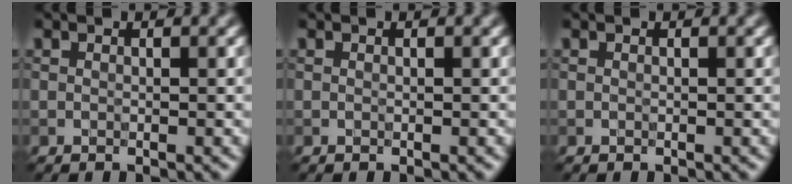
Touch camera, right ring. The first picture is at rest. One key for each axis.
{"total": 0.0}
{"total": 0.0}